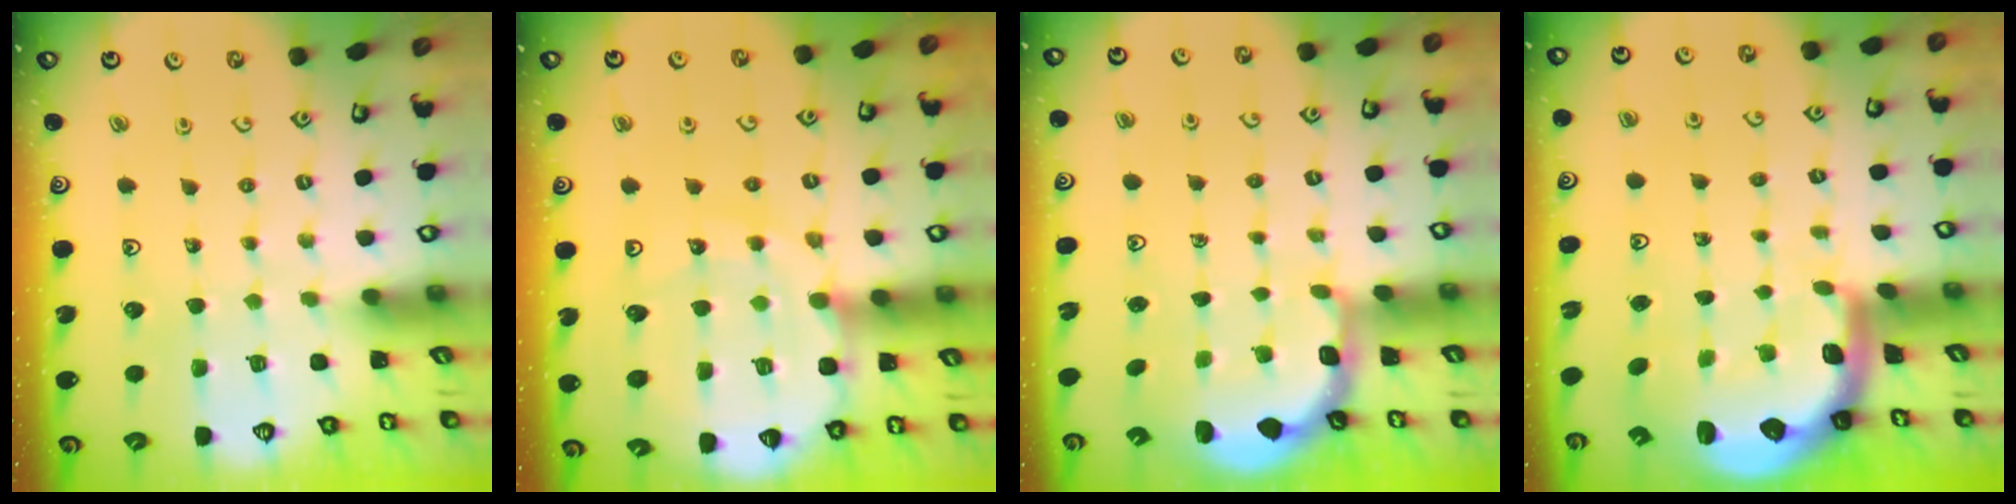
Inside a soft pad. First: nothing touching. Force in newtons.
{"total": 15.6, "press": 15.4, "slide": 1.9}
{"total": 2.7, "press": 2.1, "slide": 1.7}
{"total": 2.8, "press": 2.5, "slide": 1.4}